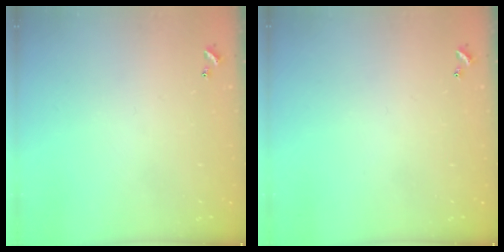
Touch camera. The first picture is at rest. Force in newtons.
{"total": 0.0}